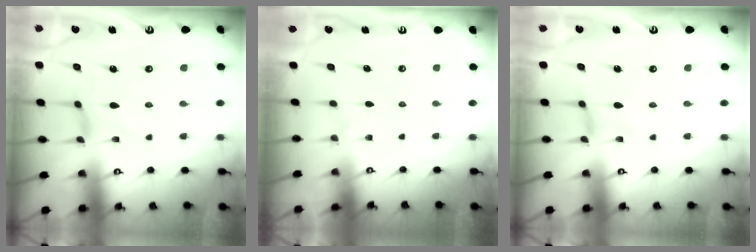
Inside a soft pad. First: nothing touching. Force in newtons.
{"total": 0.0}
{"total": 0.0}